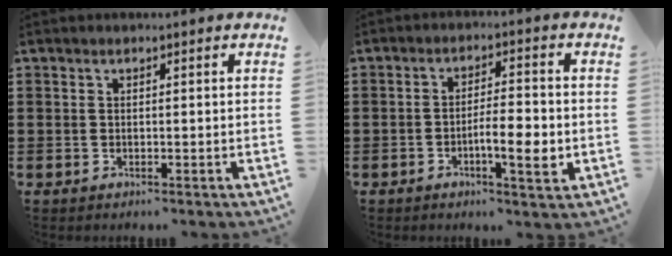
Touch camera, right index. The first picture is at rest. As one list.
[{"total": 6.1, "force": [-1.8, 1.4, 5.7], "torque": [-0.095, 0.002, -0.031]}]